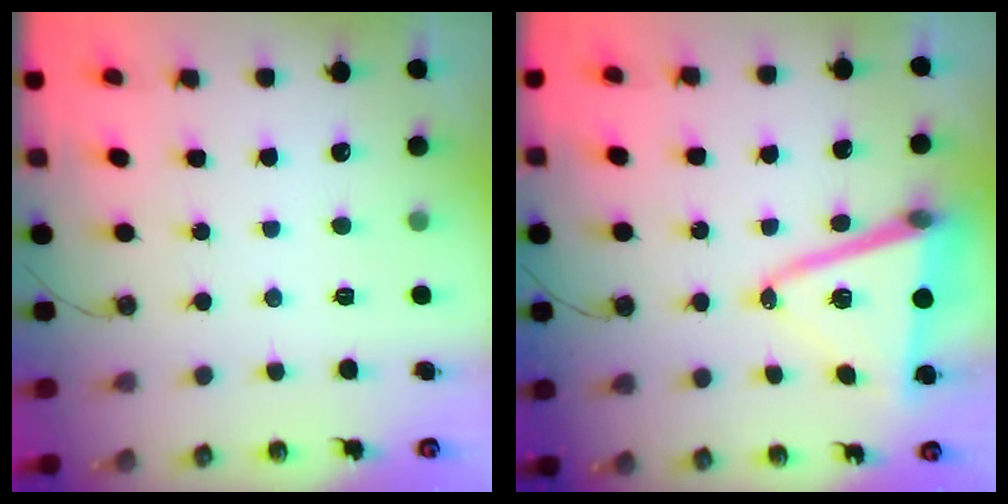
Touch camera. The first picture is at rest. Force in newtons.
{"total": 13.1, "press": 12.8, "slide": 2.8}